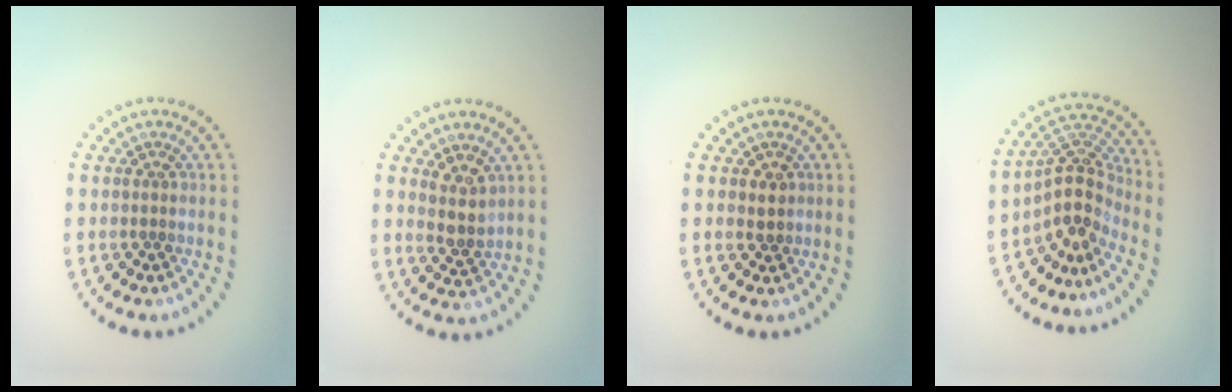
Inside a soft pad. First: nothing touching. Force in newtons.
{"total": 2.3, "press": 2.0, "slide": 1.1}
{"total": 0.7, "press": 0.7, "slide": 0.3}
{"total": 3.9, "press": 2.7, "slide": 2.8}